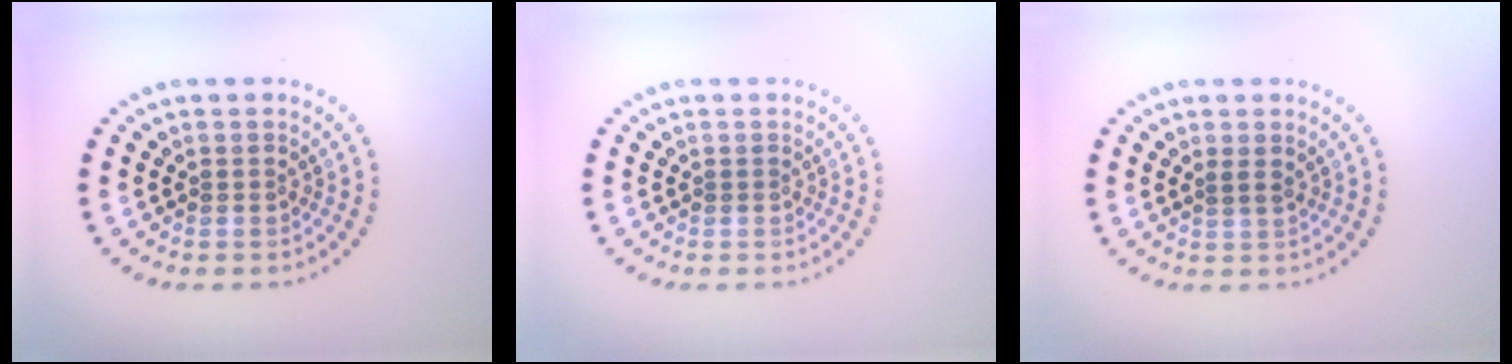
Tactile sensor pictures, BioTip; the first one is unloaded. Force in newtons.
{"total": 0.0}
{"total": 0.7, "press": 0.4, "slide": 0.6}